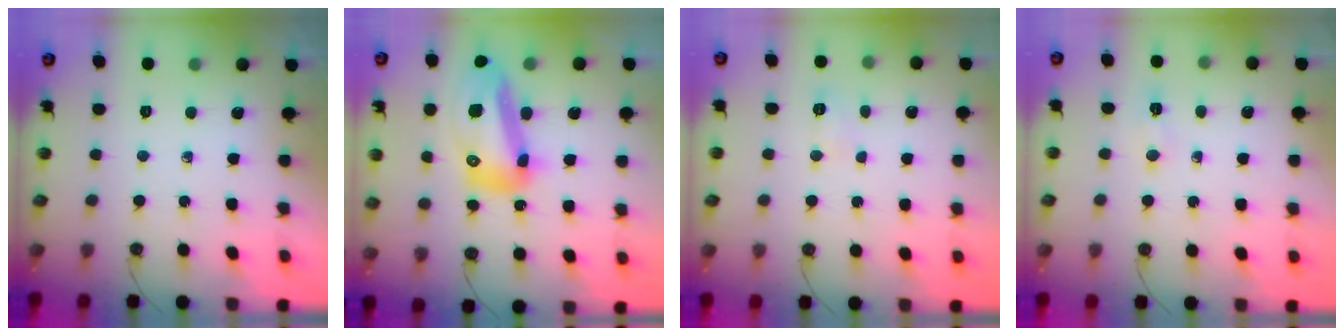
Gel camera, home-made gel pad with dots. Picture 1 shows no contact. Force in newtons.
{"total": 19.0, "press": 18.8, "slide": 2.4}
{"total": 5.0, "press": 4.9, "slide": 0.7}
{"total": 3.3, "press": 3.1, "slide": 1.1}